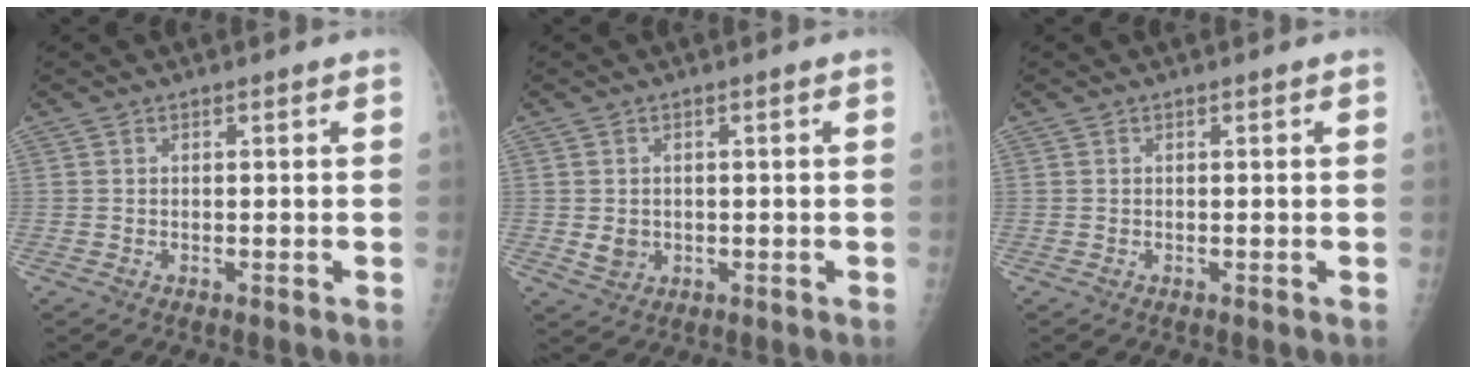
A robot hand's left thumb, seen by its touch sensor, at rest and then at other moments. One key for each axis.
{"total": 2.7, "fx": -0.1, "fy": 2.4, "fz": 1.3, "tx": -0.015, "ty": -0.002, "tz": 0.007}
{"total": 0.0}